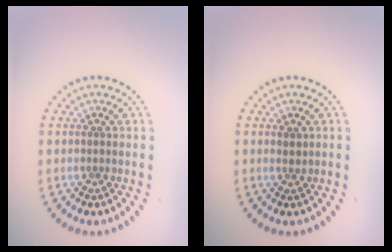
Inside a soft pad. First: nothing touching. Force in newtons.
{"total": 1.0, "press": 0.8, "slide": 0.5}